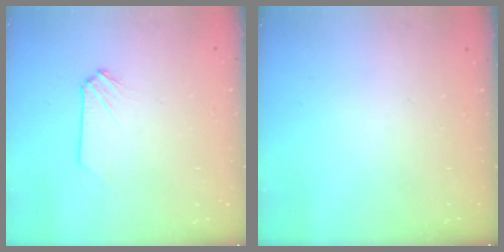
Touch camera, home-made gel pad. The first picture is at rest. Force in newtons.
{"total": 0.0}